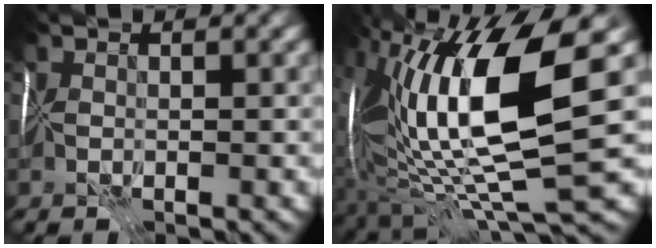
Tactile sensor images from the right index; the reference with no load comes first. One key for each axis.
{"total": 14.0, "fx": 1.5, "fy": 3.5, "fz": 13.5, "tx": -0.246, "ty": -0.008, "tz": 0.035}